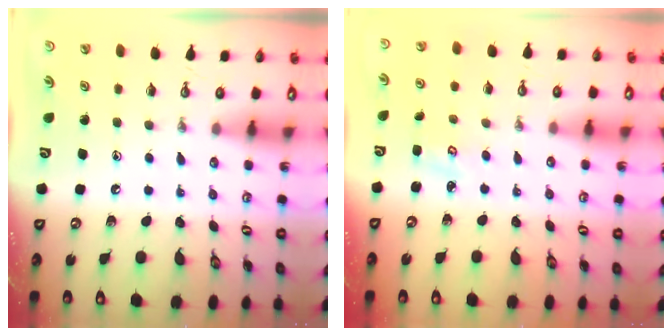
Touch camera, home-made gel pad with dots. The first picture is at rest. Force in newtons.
{"total": 2.9, "press": 2.9, "slide": 0.3}